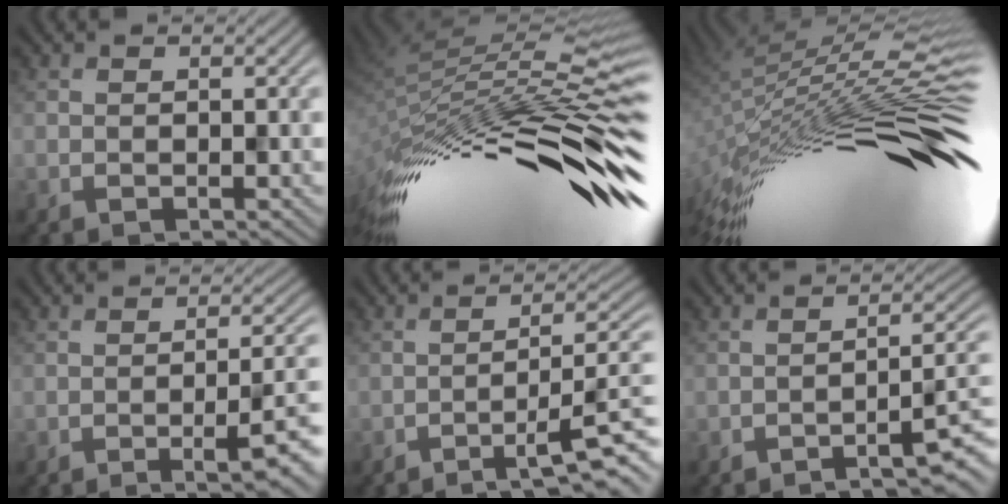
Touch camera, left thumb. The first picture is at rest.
{"total": 15.2, "force": [-2.7, 3.4, 14.6], "torque": [-0.274, 0.006, -0.050]}
{"total": 16.0, "force": [-2.3, 3.6, 15.4], "torque": [-0.283, 0.012, -0.047]}
{"total": 8.4, "force": [-3.6, 2.1, 7.3], "torque": [-0.096, -0.005, -0.045]}
{"total": 7.9, "force": [-4.6, 1.1, 6.3], "torque": [-0.093, 0.012, -0.065]}
{"total": 6.7, "force": [-4.2, 0.9, 5.1], "torque": [-0.066, 0.015, -0.063]}